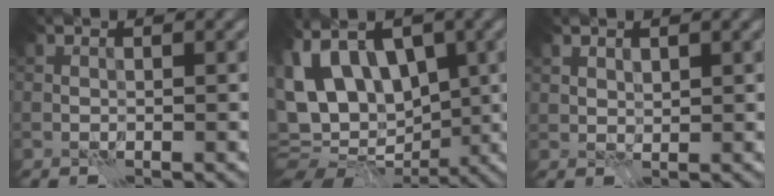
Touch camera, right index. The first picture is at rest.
{"total": 11.6, "force": [2.2, 7.9, 8.3], "torque": [-0.137, 0.026, 0.048]}
{"total": 1.3, "force": [0.9, 0.8, 0.5], "torque": [-0.011, -0.003, 0.017]}